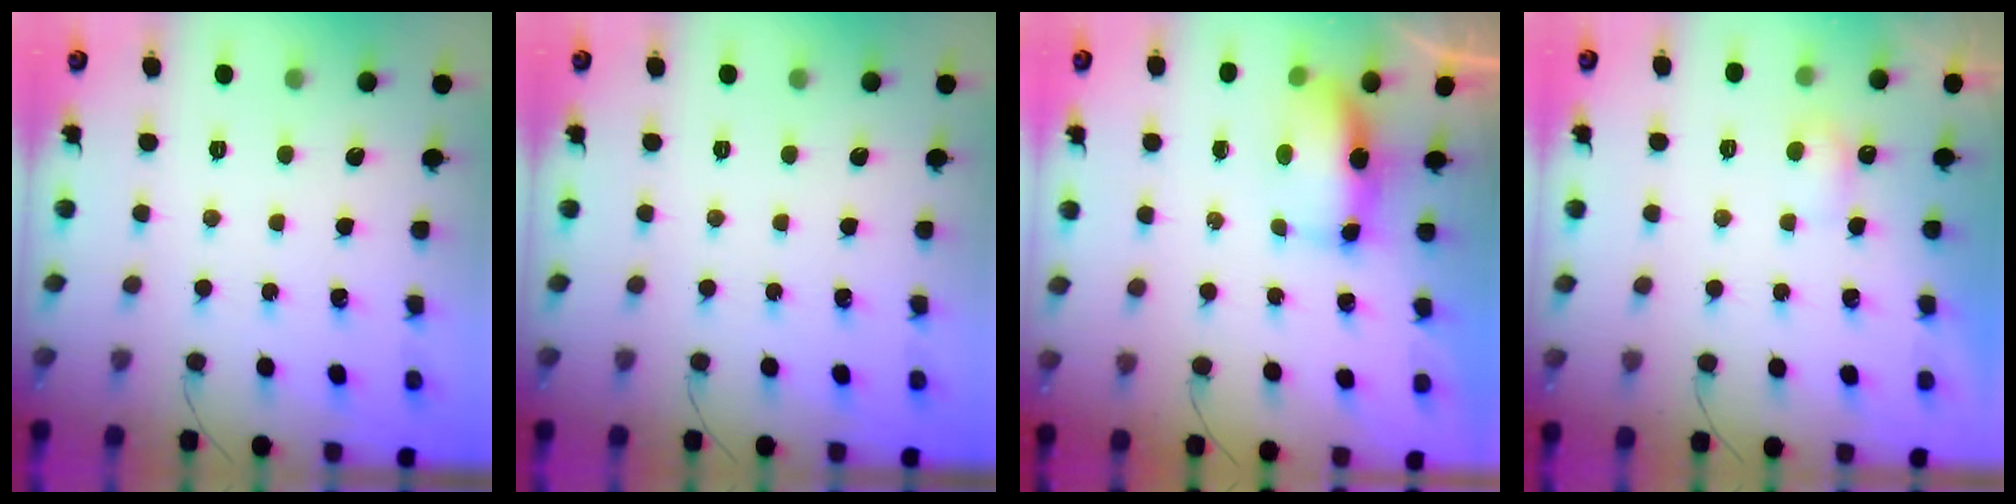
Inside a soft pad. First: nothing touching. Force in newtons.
{"total": 0.0}
{"total": 7.0, "press": 7.0, "slide": 0.7}
{"total": 3.7, "press": 3.5, "slide": 1.3}